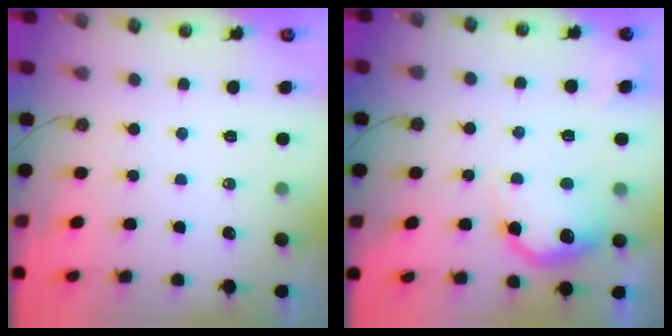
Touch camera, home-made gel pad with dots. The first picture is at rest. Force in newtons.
{"total": 14.4, "press": 14.4, "slide": 1.0}